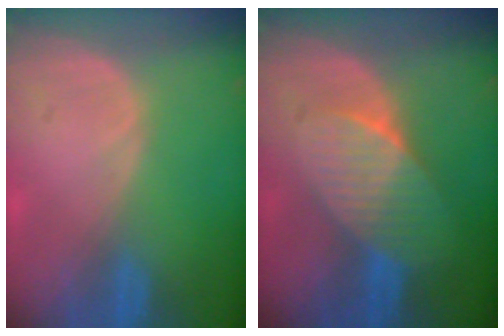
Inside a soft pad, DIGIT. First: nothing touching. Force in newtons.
{"total": 7.4, "press": 6.7, "slide": 3.2}